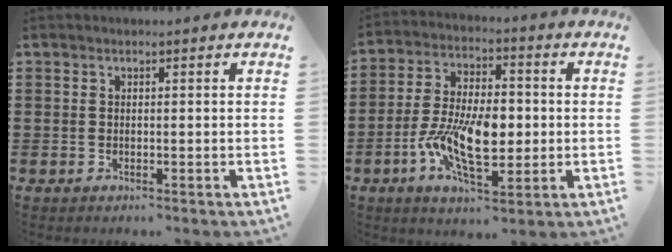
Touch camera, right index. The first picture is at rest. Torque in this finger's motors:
{"motor_torque": [2.14, 0.00, 1.05, 0.21]}